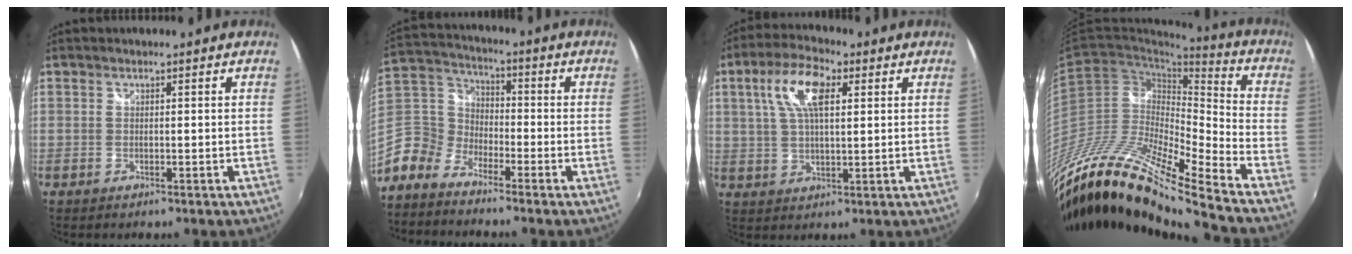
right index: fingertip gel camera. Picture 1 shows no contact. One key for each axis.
{"total": 11.8, "fx": -8.2, "fy": 7.7, "fz": 3.6, "tx": -0.111, "ty": 0.021, "tz": -0.191}
{"total": 10.0, "fx": 3.6, "fy": 4.0, "fz": 8.5, "tx": -0.166, "ty": 0.022, "tz": 0.064}
{"total": 22.2, "fx": -17.8, "fy": 1.6, "fz": 13.2, "tx": -0.236, "ty": -0.028, "tz": -0.338}